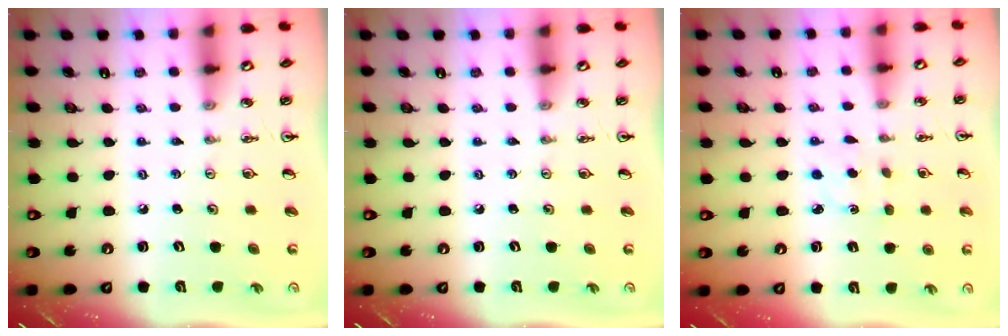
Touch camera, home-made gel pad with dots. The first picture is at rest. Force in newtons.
{"total": 0.0}
{"total": 1.6, "press": 1.5, "slide": 0.5}